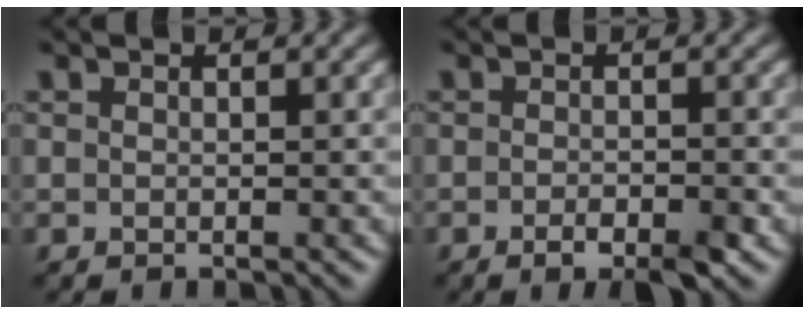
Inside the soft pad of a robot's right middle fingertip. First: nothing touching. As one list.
[{"total": 3.1, "force": [-1.9, 1.1, 2.3], "torque": [-0.035, 0.000, -0.028]}]